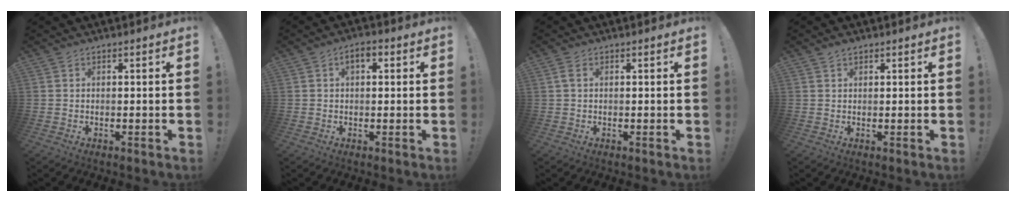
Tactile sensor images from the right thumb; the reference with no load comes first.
{"total": 3.3, "force": [0.8, 1.8, 2.7], "torque": [-0.037, 0.004, 0.010]}
{"total": 1.5, "force": [0.5, 0.7, 1.2], "torque": [-0.023, 0.004, 0.008]}
{"total": 1.4, "force": [1.1, 0.6, 0.6], "torque": [-0.011, -0.001, 0.021]}